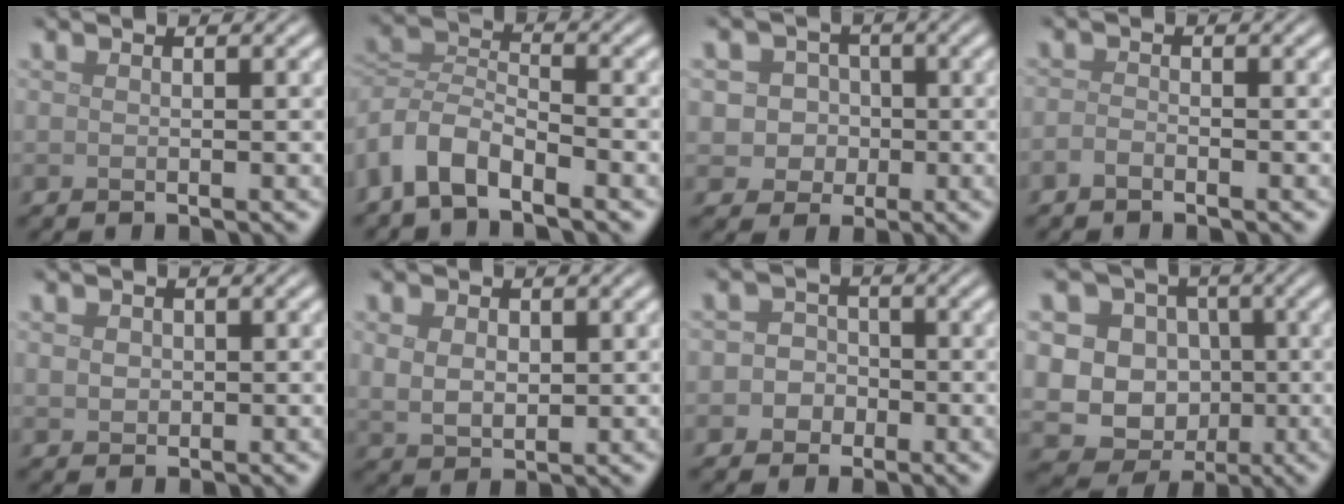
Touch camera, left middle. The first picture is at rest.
{"total": 4.9, "force": [-3.2, 2.2, 2.9], "torque": [-0.056, -0.001, -0.074]}
{"total": 4.0, "force": [0.2, 3.8, 1.2], "torque": [0.002, 0.018, -0.008]}
{"total": 1.0, "force": [-0.8, 0.3, 0.5], "torque": [-0.012, -0.001, -0.019]}
{"total": 1.0, "force": [0.2, 0.9, 0.4], "torque": [-0.006, -0.002, 0.006]}
{"total": 2.8, "force": [0.7, 1.9, 1.8], "torque": [-0.041, -0.004, 0.019]}
{"total": 2.6, "force": [-0.7, 2.4, 0.7], "torque": [0.013, 0.004, -0.027]}
{"total": 14.3, "force": [0.0, 13.5, 4.6], "torque": [-0.104, 0.016, -0.021]}